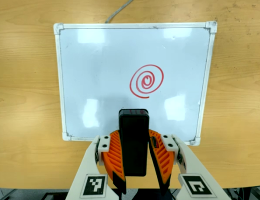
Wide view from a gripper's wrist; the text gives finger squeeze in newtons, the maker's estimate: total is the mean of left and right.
{"total": 8.4, "left": 6.9, "right": 9.9}